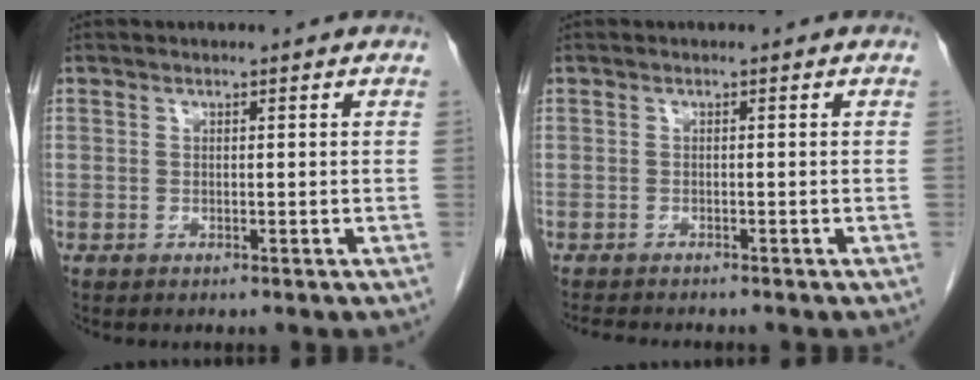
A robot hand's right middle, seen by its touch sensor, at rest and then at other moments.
{"total": 4.1, "force": [-3.7, 0.5, 1.6], "torque": [-0.026, -0.011, -0.054]}